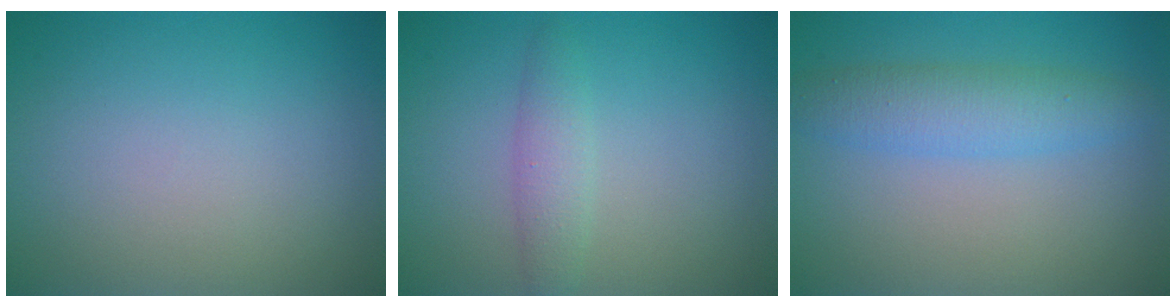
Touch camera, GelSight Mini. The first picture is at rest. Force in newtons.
{"total": 2.0, "press": 2.0, "slide": 0.1}
{"total": 3.7, "press": 3.7, "slide": 0.1}